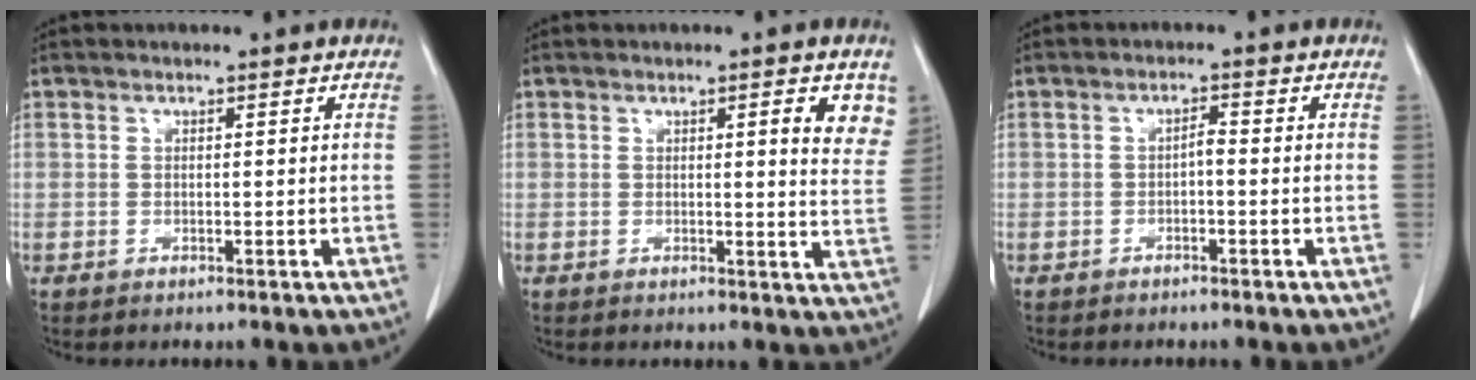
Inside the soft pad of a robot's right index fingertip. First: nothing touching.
{"total": 5.8, "force": [2.7, 0.8, 5.0], "torque": [-0.050, -0.011, 0.025]}
{"total": 1.5, "force": [-0.6, 0.3, 1.4], "torque": [-0.023, 0.004, -0.011]}